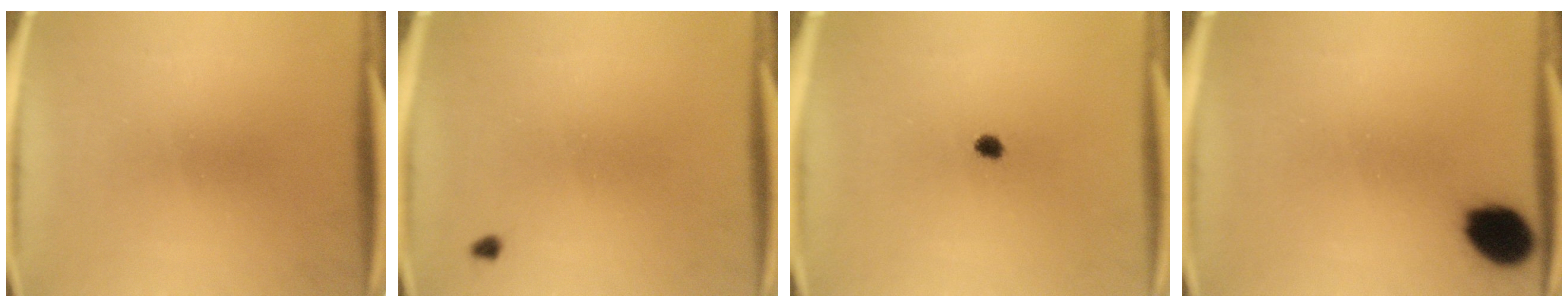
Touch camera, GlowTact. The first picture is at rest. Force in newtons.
{"total": 0.7}
{"total": 1.8}
{"total": 9.3}